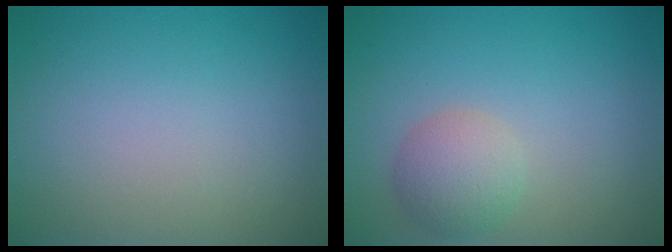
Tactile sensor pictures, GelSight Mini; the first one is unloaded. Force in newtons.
{"total": 3.0, "press": 3.0, "slide": 0.1}